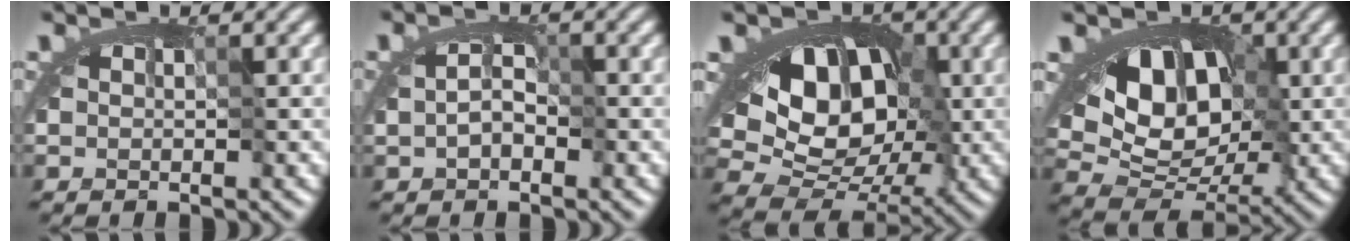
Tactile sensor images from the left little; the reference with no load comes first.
{"total": 1.8, "force": [-1.2, 1.2, 0.7], "torque": [-0.005, 0.002, -0.018]}
{"total": 10.6, "force": [1.6, 7.9, 6.9], "torque": [-0.097, 0.028, 0.012]}
{"total": 8.6, "force": [1.2, 6.0, 6.0], "torque": [-0.084, 0.005, 0.020]}